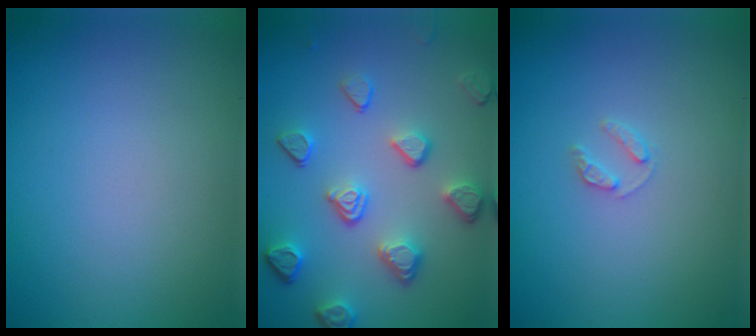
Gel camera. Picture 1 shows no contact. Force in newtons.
{"total": 5.0, "press": 3.8, "slide": 3.3}
{"total": 1.1, "press": 1.1, "slide": 0.2}